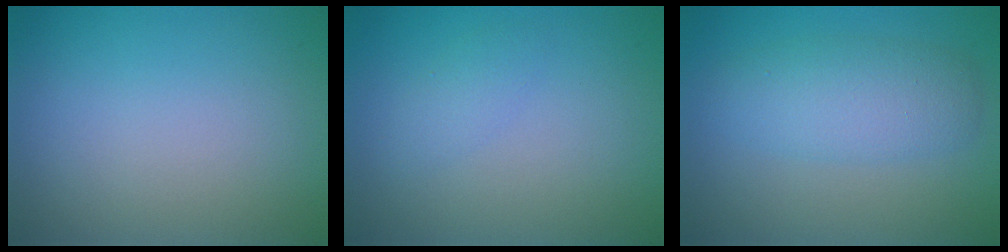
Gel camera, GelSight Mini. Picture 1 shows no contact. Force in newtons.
{"total": 1.3, "press": 1.3, "slide": 0.0}
{"total": 4.1, "press": 4.1, "slide": 0.2}